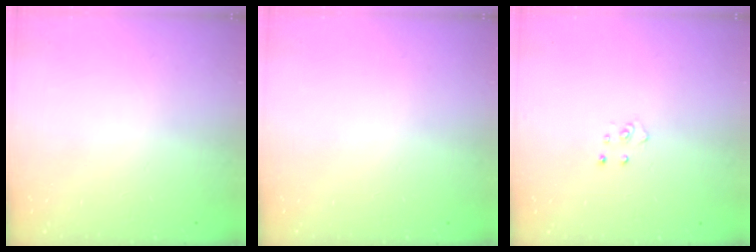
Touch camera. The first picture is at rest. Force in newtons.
{"total": 0.0}
{"total": 3.4, "press": 3.4, "slide": 0.3}